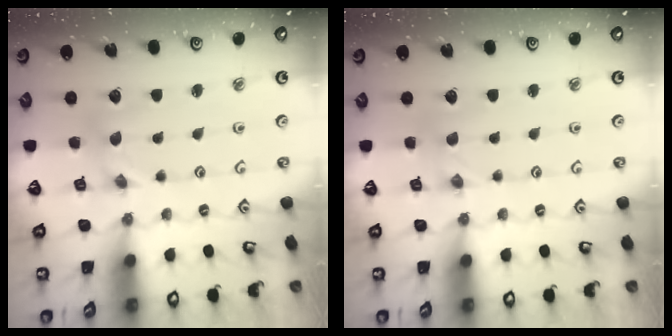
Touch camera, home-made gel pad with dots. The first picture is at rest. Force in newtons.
{"total": 0.0}